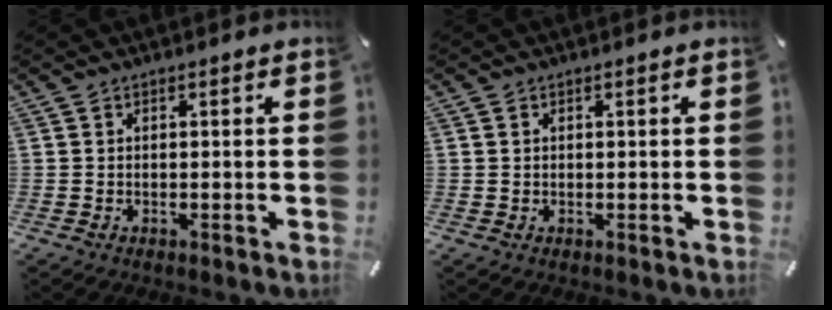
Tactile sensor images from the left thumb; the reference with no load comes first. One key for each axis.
{"total": 0.6, "fx": 0.1, "fy": 0.6, "fz": 0.2, "tx": -0.006, "ty": 0.004, "tz": 0.002}